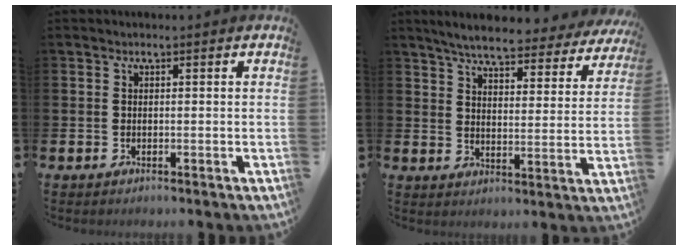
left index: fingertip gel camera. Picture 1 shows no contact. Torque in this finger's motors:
{"motor_torque": [1.06, -1.08, 0.43, 0.21]}